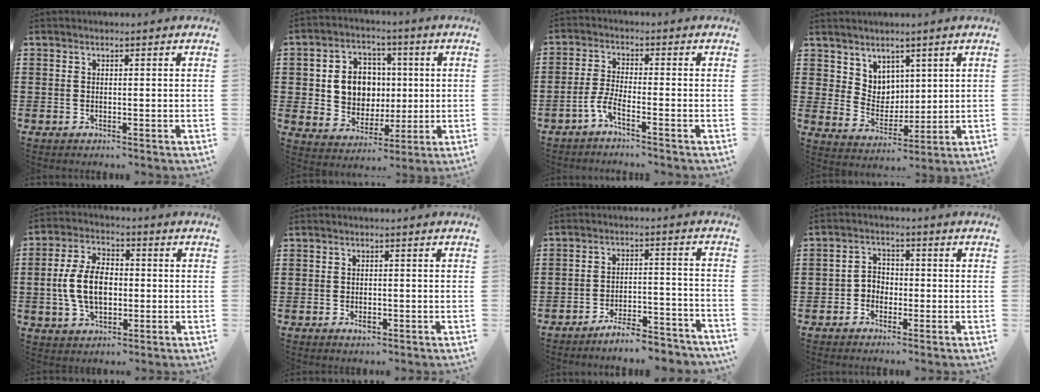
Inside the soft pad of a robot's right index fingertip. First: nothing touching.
{"total": 7.3, "force": [0.7, 6.6, 3.2], "torque": [-0.073, 0.014, 0.011]}
{"total": 3.3, "force": [-2.4, 0.3, 2.2], "torque": [-0.063, -0.006, -0.052]}
{"total": 5.1, "force": [3.7, 3.6, 0.1], "torque": [-0.027, -0.010, 0.072]}
{"total": 8.8, "force": [-0.6, 5.3, 7.0], "torque": [-0.164, 0.005, -0.017]}
{"total": 1.1, "force": [-0.6, 0.5, 0.7], "torque": [-0.013, -0.003, -0.011]}
{"total": 5.7, "force": [-5.4, 0.2, 1.8], "torque": [-0.028, 0.004, -0.104]}
{"total": 2.7, "force": [-1.4, 2.1, 0.9], "torque": [-0.024, 0.008, -0.031]}